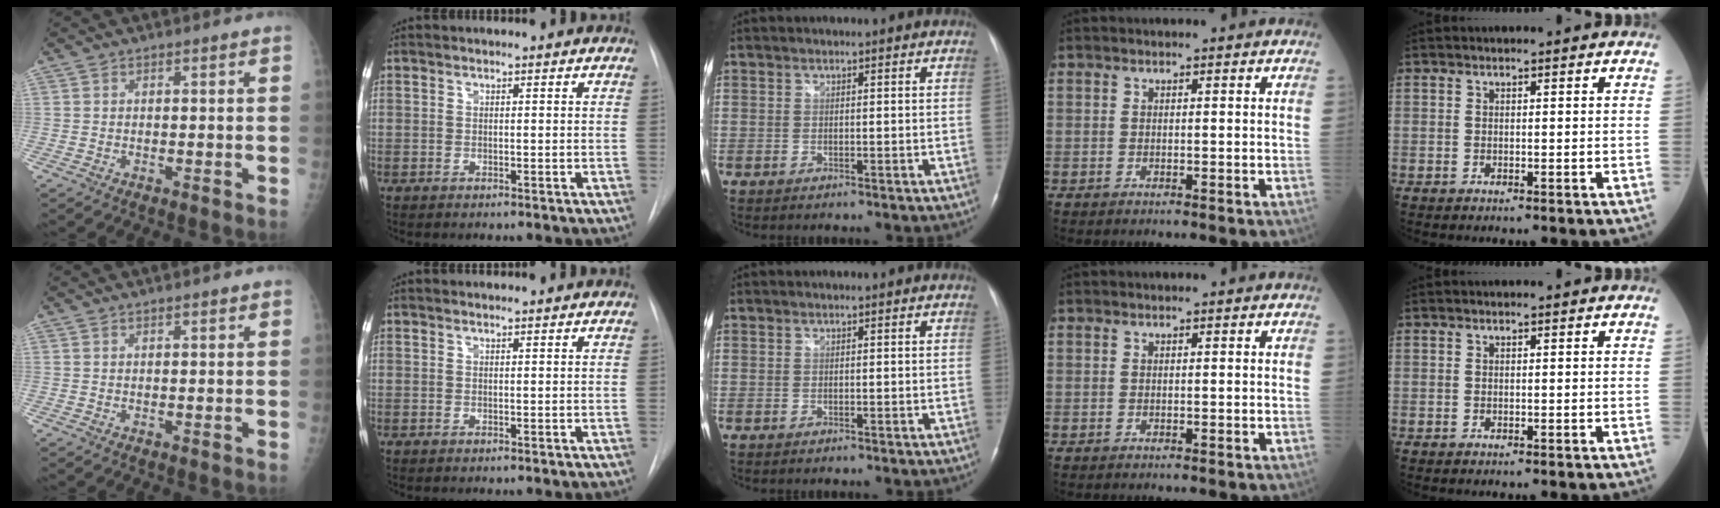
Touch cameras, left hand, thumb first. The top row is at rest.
{"thumb": {"total": 1.0, "force": [0.7, 0.3, 0.6], "torque": [-0.009, -0.002, 0.010]}, "index": {"total": 0.8, "force": [0.8, -0.1, 0.0], "torque": [-0.009, 0.002, 0.013]}}